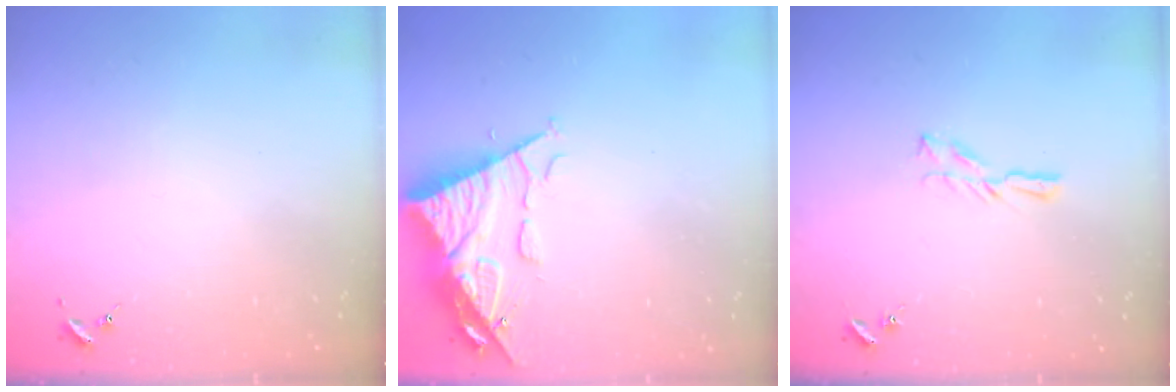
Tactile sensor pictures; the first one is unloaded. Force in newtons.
{"total": 13.0, "press": 12.9, "slide": 1.4}
{"total": 5.1, "press": 5.1, "slide": 0.5}